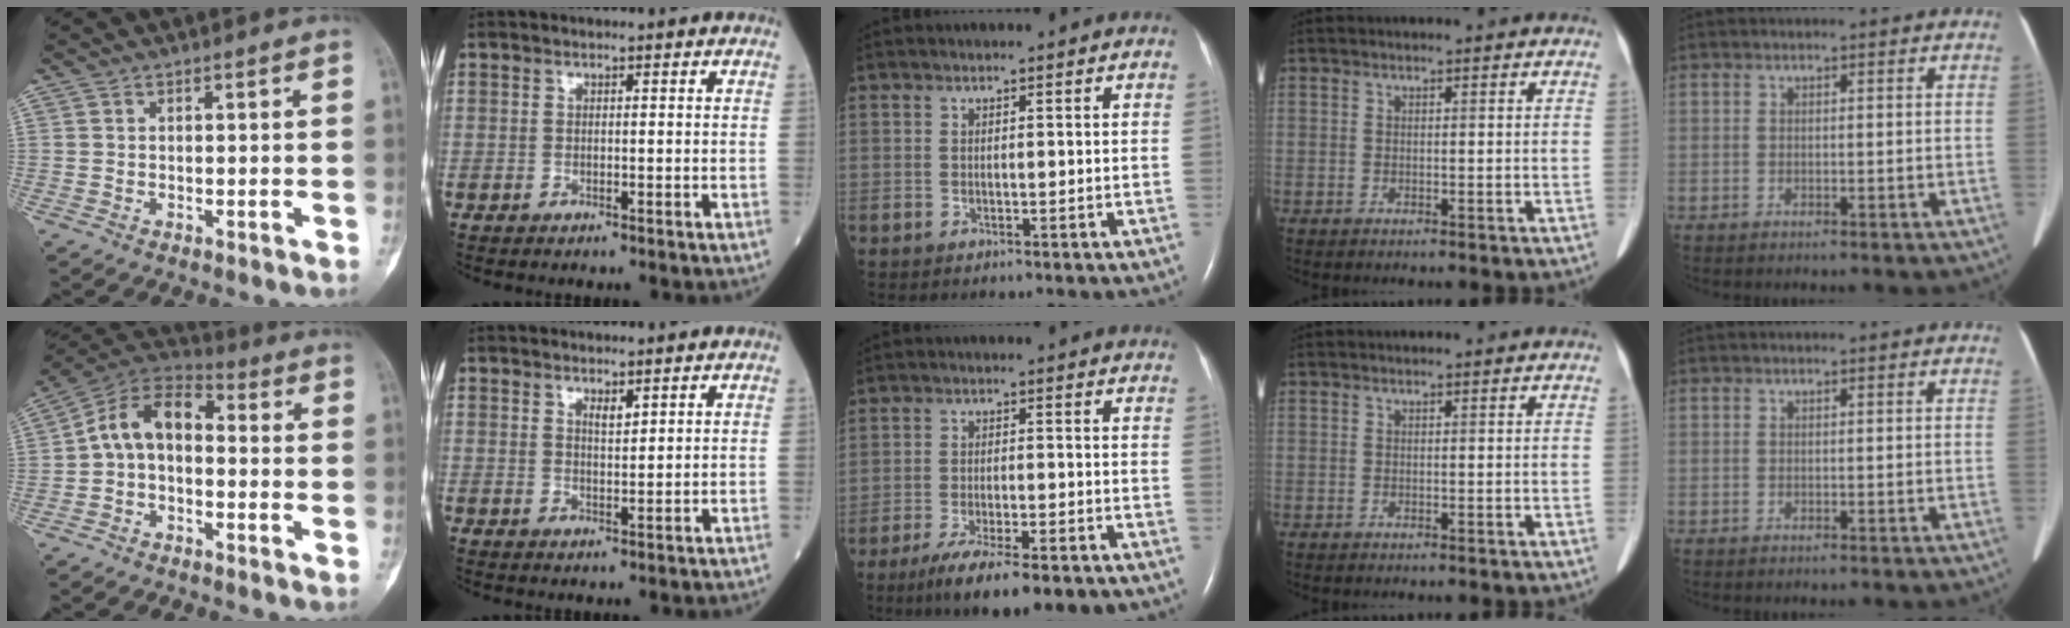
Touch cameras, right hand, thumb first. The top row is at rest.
{"thumb": {"total": 10.1, "force": [-0.6, 6.5, 7.7], "torque": [-0.123, 0.041, -0.030]}, "index": {"total": 1.8, "force": [1.2, 0.4, 1.2], "torque": [-0.022, -0.005, 0.024]}, "middle": {"total": 12.5, "force": [-8.8, 2.5, 8.6], "torque": [-0.128, -0.022, -0.131]}}